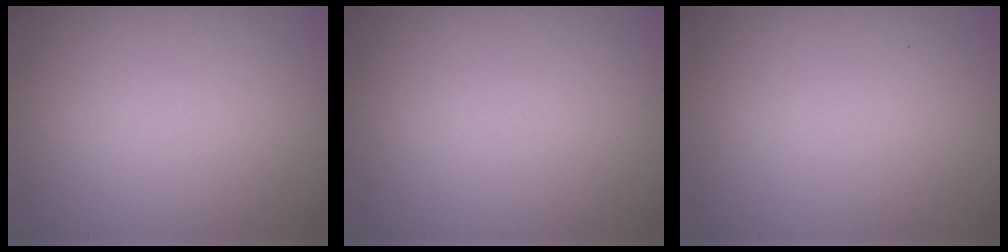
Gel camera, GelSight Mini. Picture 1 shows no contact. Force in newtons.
{"total": 0.0}
{"total": 0.0}